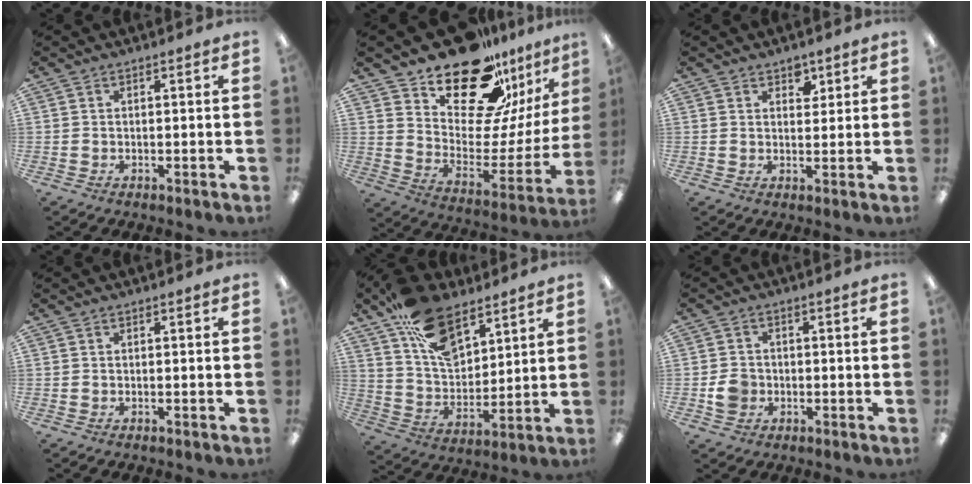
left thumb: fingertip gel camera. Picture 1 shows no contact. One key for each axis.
{"total": 23.4, "fx": 17.7, "fy": 10.6, "fz": 11.0, "tx": -0.165, "ty": -0.125, "tz": 0.312}
{"total": 3.1, "fx": 2.2, "fy": 1.9, "fz": 1.1, "tx": 0.007, "ty": -0.012, "tz": 0.034}
{"total": 0.0}
{"total": 17.8, "fx": 10.8, "fy": 9.7, "fz": 10.3, "tx": -0.181, "ty": -0.046, "tz": 0.201}
{"total": 4.5, "fx": -1.0, "fy": 4.0, "fz": 1.8, "tx": -0.022, "ty": 0.005, "tz": -0.016}